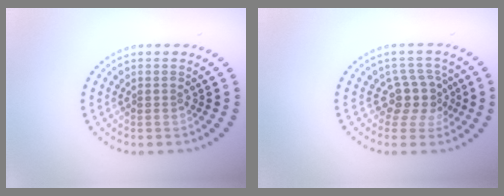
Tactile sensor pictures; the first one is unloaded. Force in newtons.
{"total": 3.1, "press": 2.4, "slide": 2.0}